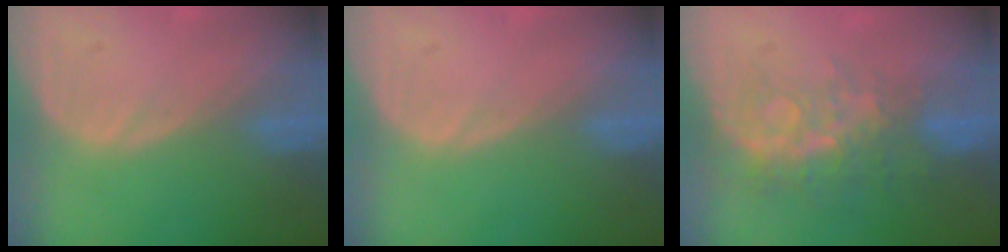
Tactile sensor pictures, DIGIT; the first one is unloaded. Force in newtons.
{"total": 0.0}
{"total": 8.5, "press": 7.0, "slide": 4.8}